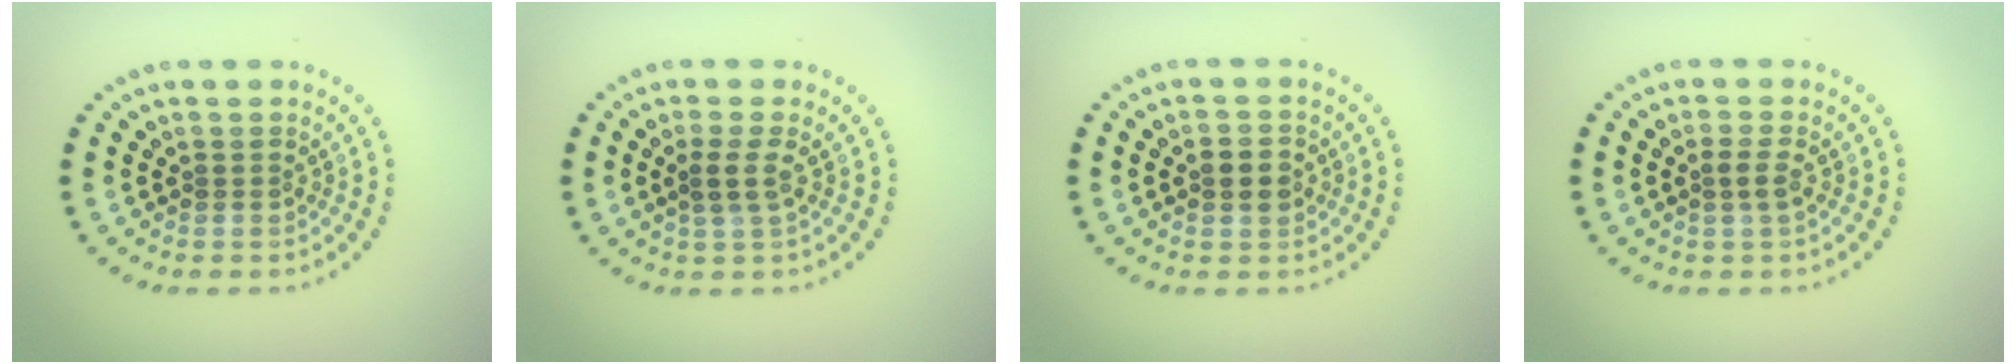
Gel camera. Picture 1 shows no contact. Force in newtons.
{"total": 1.8, "press": 1.5, "slide": 1.0}
{"total": 2.2, "press": 2.2, "slide": 0.1}
{"total": 1.3, "press": 1.1, "slide": 0.7}